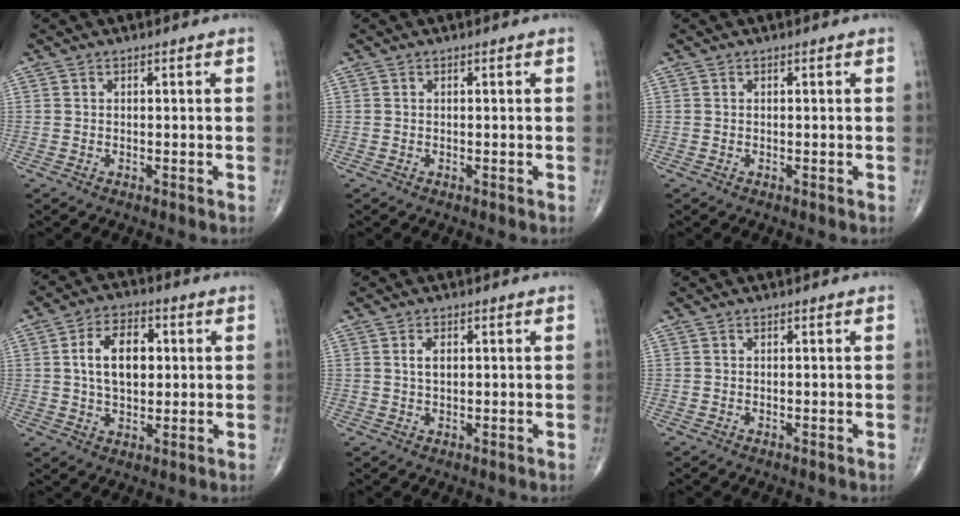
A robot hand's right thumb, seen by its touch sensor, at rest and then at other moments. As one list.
[{"total": 0.0}, {"total": 0.0}, {"total": 10.5, "force": [1.6, 6.5, 8.1], "torque": [-0.122, 0.006, 0.029]}, {"total": 2.5, "force": [0.6, 1.4, 1.9], "torque": [-0.033, -0.002, 0.013]}, {"total": 0.0}]